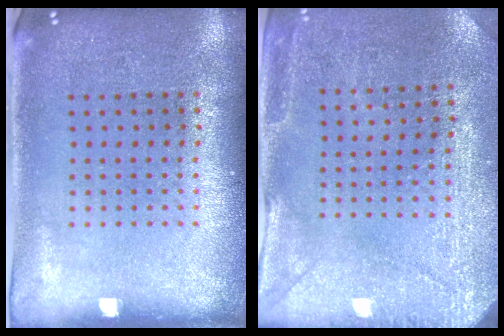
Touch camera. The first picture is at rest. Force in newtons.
{"total": 2.9, "press": 2.8, "slide": 0.7}